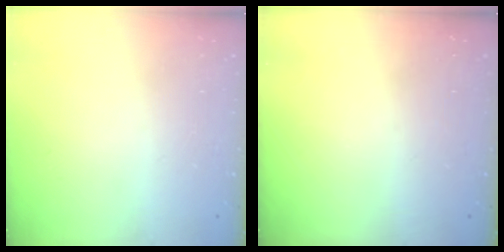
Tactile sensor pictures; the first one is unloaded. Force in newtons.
{"total": 0.0}